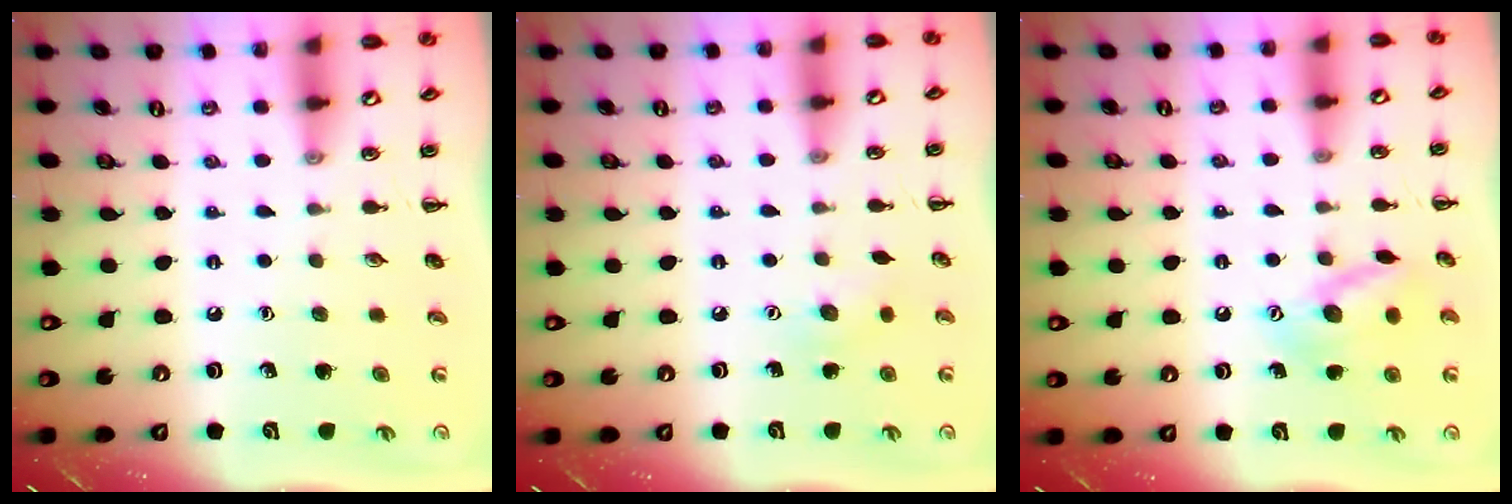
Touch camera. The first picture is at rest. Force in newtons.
{"total": 3.9, "press": 3.7, "slide": 1.0}
{"total": 11.6, "press": 11.6, "slide": 0.8}